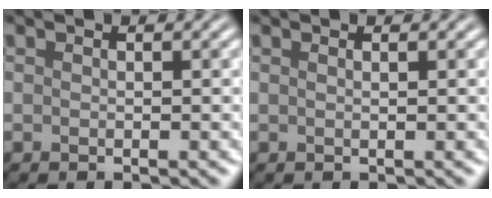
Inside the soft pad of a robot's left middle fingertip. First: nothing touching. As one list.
[{"total": 0.7, "force": [0.5, 0.3, 0.5], "torque": [-0.006, 0.000, 0.000]}]